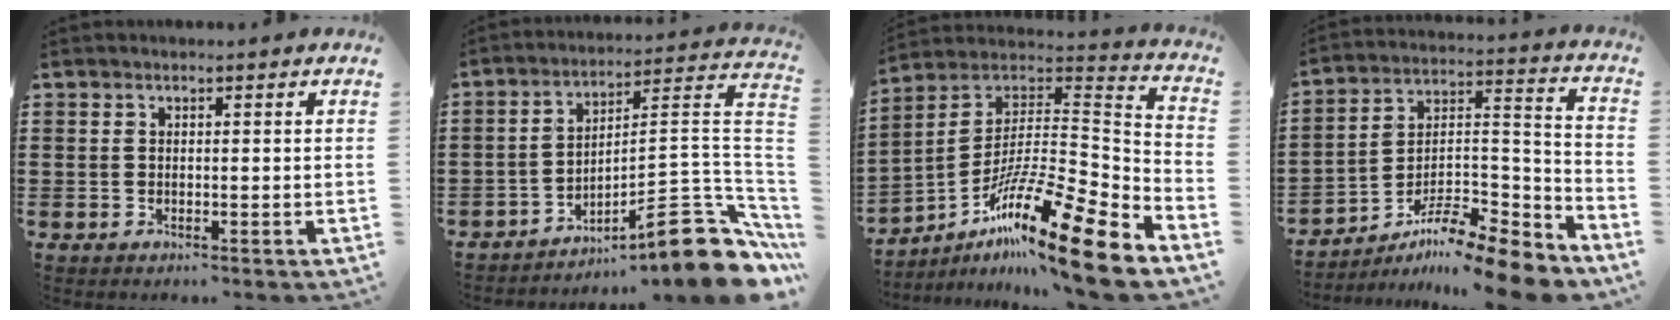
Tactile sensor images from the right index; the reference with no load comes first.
{"total": 11.6, "force": [-7.6, 2.1, 8.5], "torque": [-0.108, 0.002, -0.140]}
{"total": 19.0, "force": [-13.0, 1.6, 13.7], "torque": [-0.229, 0.031, -0.234]}
{"total": 10.4, "force": [-9.0, 1.6, 5.0], "torque": [-0.077, 0.018, -0.178]}